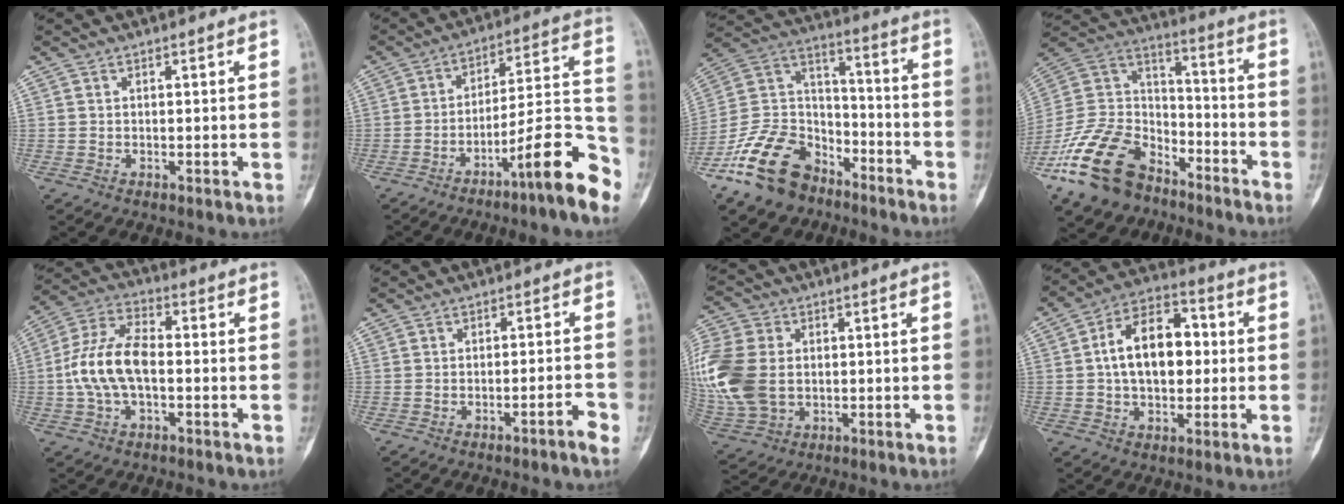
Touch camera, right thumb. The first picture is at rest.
{"total": 15.4, "force": [-8.9, 1.9, 12.4], "torque": [-0.178, 0.080, -0.140]}
{"total": 17.9, "force": [-11.7, 11.0, 7.9], "torque": [-0.128, 0.091, -0.216]}
{"total": 21.0, "force": [-13.7, 12.1, 10.2], "torque": [-0.186, 0.083, -0.250]}
{"total": 12.1, "force": [-1.0, 6.5, 10.1], "torque": [-0.206, 0.034, -0.024]}
{"total": 3.5, "force": [-2.1, 0.0, 2.8], "torque": [-0.049, 0.018, -0.030]}
{"total": 18.8, "force": [0.9, 13.8, 12.7], "torque": [-0.319, 0.003, 0.030]}
{"total": 14.4, "force": [1.0, 8.9, 11.3], "torque": [-0.156, 0.025, 0.007]}